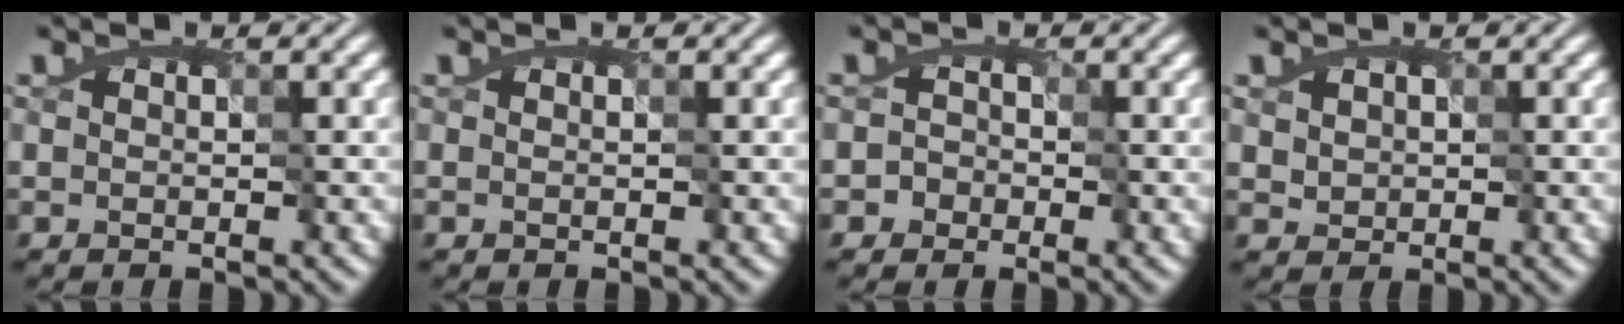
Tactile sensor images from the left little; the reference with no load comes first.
{"total": 0.0}
{"total": 2.3, "force": [-0.9, 2.1, 0.1], "torque": [0.010, 0.006, -0.021]}
{"total": 1.6, "force": [0.3, 1.5, 0.5], "torque": [-0.035, -0.005, 0.028]}